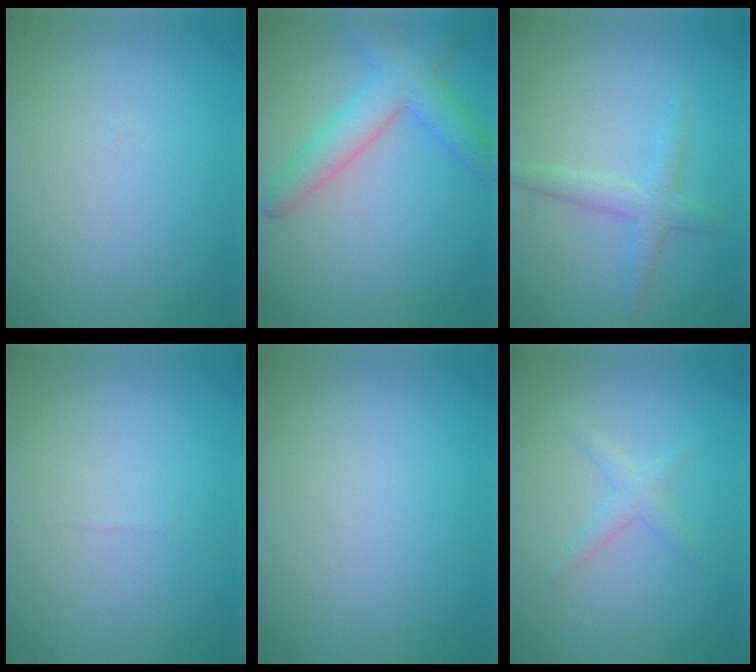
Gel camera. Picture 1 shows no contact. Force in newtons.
{"total": 5.0, "press": 5.0, "slide": 0.3}
{"total": 2.3, "press": 2.3, "slide": 0.1}
{"total": 0.0}
{"total": 0.0}
{"total": 1.4, "press": 1.4, "slide": 0.1}